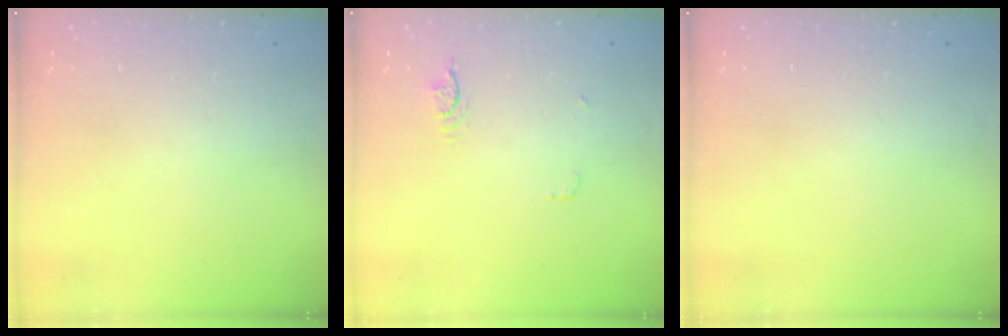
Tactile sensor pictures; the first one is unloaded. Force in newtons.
{"total": 3.8, "press": 3.5, "slide": 1.6}
{"total": 0.0}